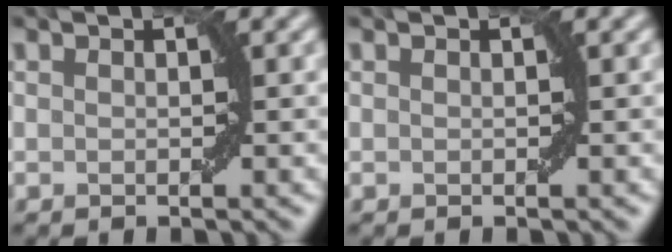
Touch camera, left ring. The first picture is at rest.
{"total": 0.0}